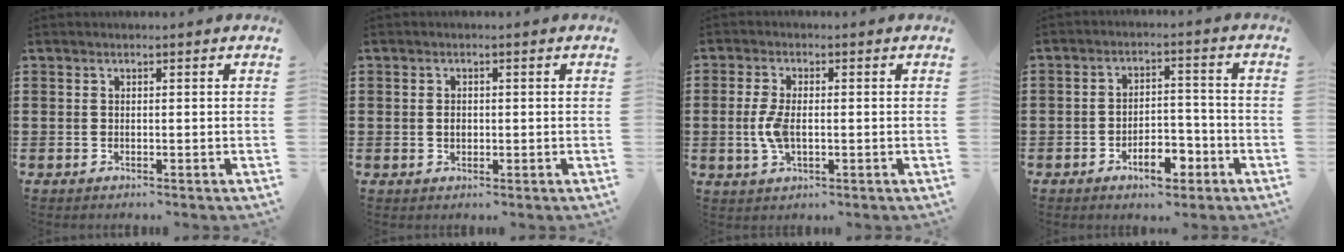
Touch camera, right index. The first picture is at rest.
{"total": 1.4, "force": [-0.1, 1.0, 1.0], "torque": [-0.022, 0.005, -0.002]}
{"total": 5.1, "force": [-0.5, 2.3, 4.5], "torque": [-0.110, -0.007, -0.017]}
{"total": 6.4, "force": [-3.6, 3.0, 4.4], "torque": [-0.061, 0.012, -0.064]}